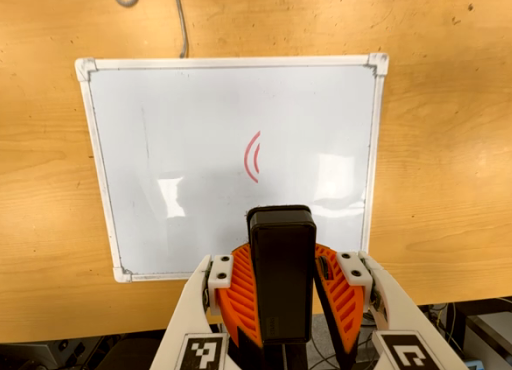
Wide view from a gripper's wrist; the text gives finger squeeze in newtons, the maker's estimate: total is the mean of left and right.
{"total": 7.9, "left": 8.7, "right": 7.2}